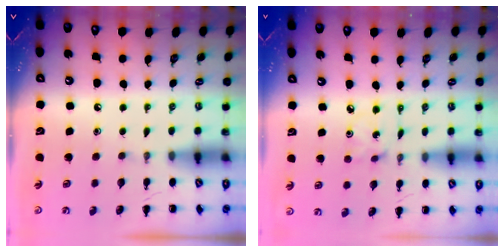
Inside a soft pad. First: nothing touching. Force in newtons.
{"total": 1.8, "press": 1.7, "slide": 0.5}